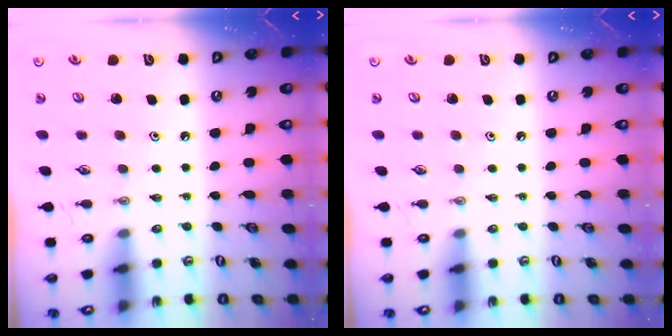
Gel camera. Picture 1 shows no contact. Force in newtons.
{"total": 0.0}